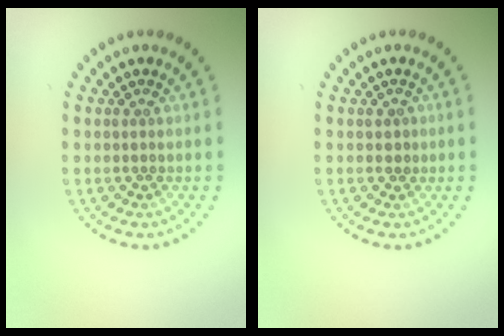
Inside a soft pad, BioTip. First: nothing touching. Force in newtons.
{"total": 0.9, "press": 0.8, "slide": 0.1}